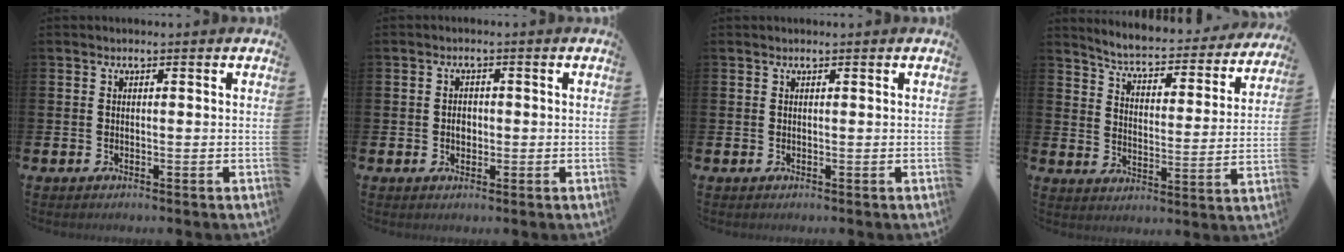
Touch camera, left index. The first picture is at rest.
{"total": 1.8, "force": [-0.1, 1.5, 1.1], "torque": [-0.001, -0.001, -0.009]}
{"total": 0.0}
{"total": 5.0, "force": [4.7, 0.7, 1.5], "torque": [-0.054, -0.039, 0.072]}